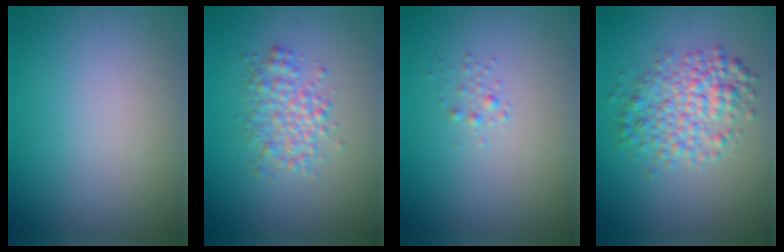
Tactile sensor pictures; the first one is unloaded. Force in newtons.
{"total": 2.7, "press": 2.7, "slide": 0.0}
{"total": 0.7, "press": 0.7, "slide": 0.0}
{"total": 4.5, "press": 4.5, "slide": 0.1}